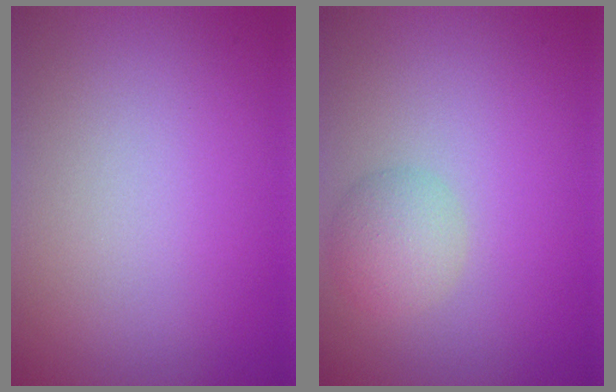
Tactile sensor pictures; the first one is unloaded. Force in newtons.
{"total": 2.6, "press": 2.6, "slide": 0.1}